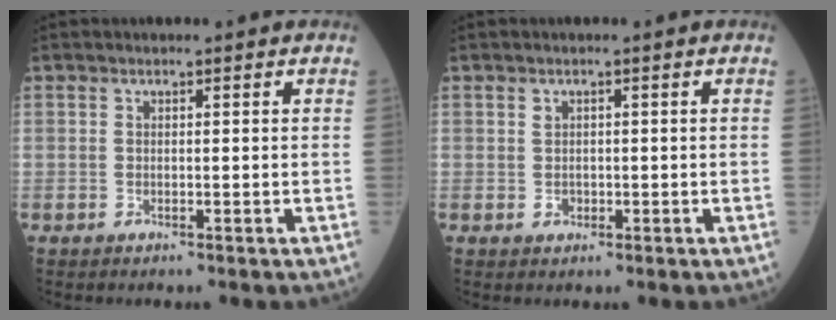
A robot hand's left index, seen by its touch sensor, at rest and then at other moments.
{"total": 1.3, "force": [0.0, 1.2, 0.5], "torque": [-0.010, 0.001, 0.003]}